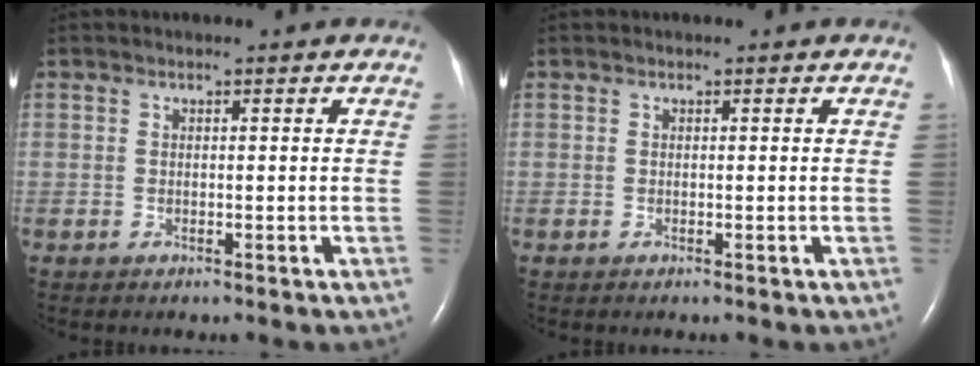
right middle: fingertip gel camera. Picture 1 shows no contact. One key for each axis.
{"total": 0.0}